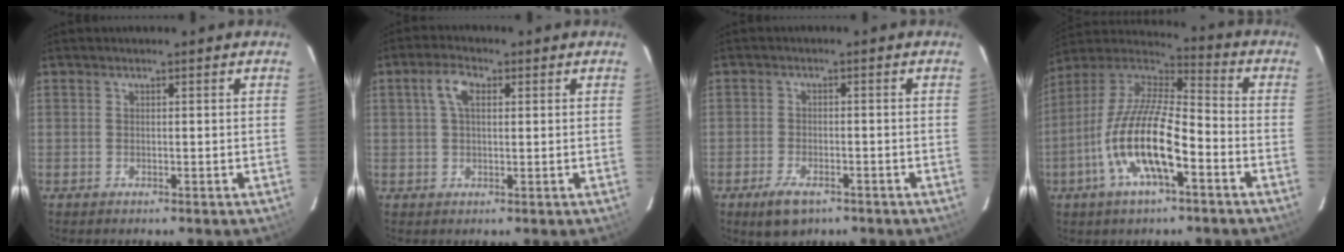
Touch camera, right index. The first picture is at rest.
{"total": 4.3, "force": [1.3, 2.2, 3.5], "torque": [-0.069, 0.014, 0.023]}
{"total": 5.4, "force": [-3.4, 2.5, 3.4], "torque": [-0.080, -0.010, -0.058]}
{"total": 16.8, "force": [-6.5, 4.9, 14.7], "torque": [-0.292, -0.012, -0.129]}